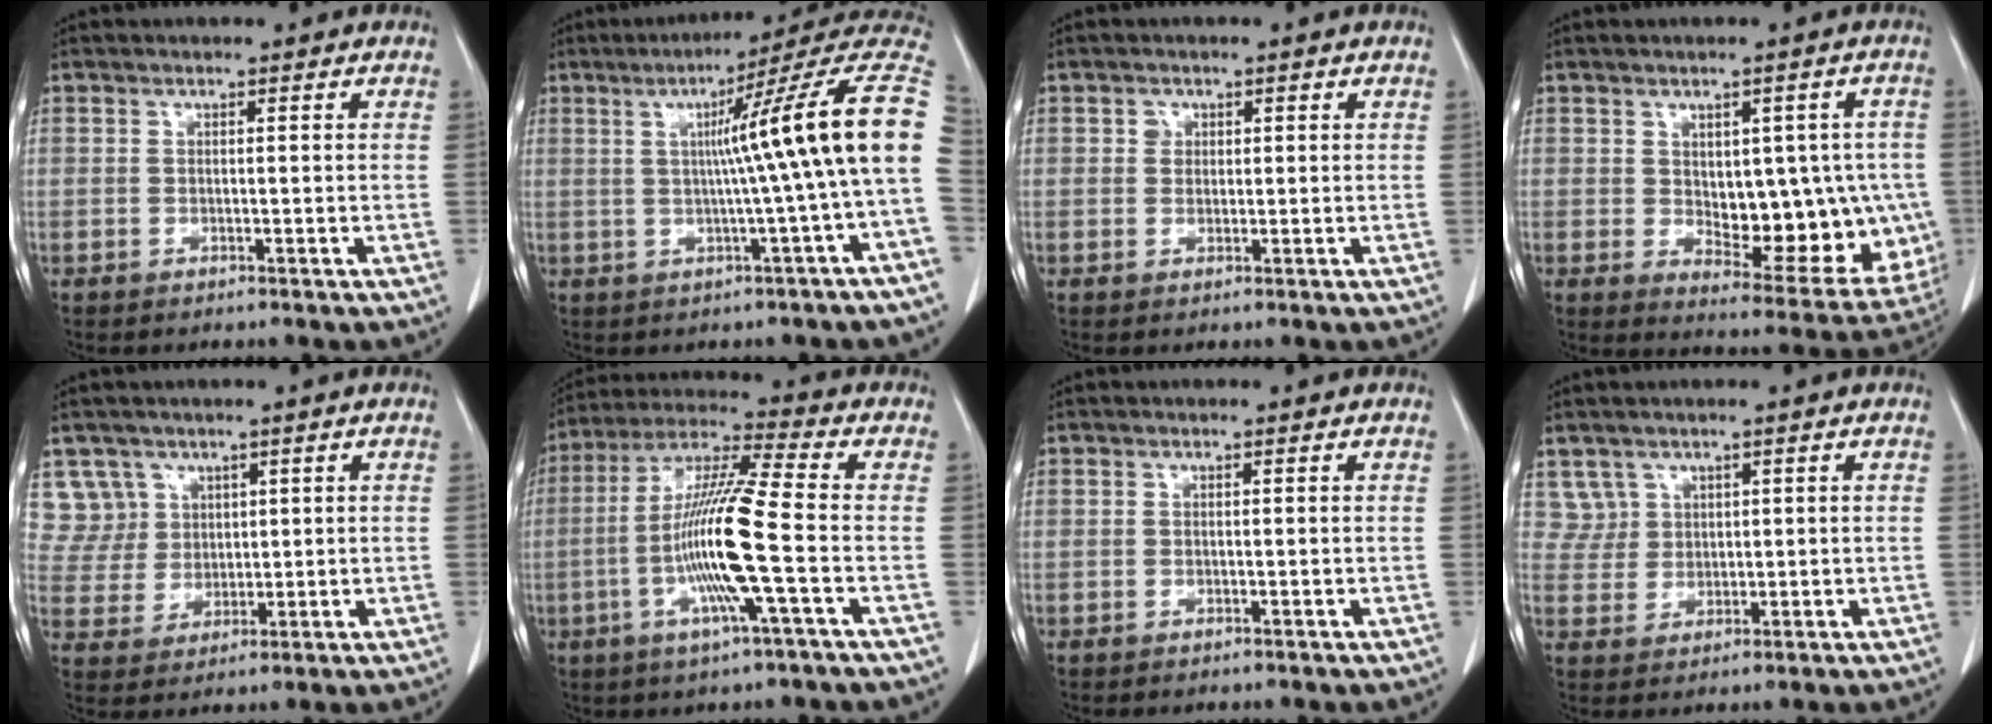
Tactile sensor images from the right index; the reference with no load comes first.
{"total": 15.7, "force": [0.9, -2.1, 15.5], "torque": [-0.191, 0.027, 0.004]}
{"total": 1.6, "force": [0.6, 1.4, 0.4], "torque": [-0.002, 0.002, 0.005]}
{"total": 15.5, "force": [-0.9, 7.8, 13.4], "torque": [-0.153, 0.006, 0.014]}
{"total": 6.5, "force": [3.6, 5.4, -0.4], "torque": [0.013, 0.010, 0.082]}
{"total": 13.9, "force": [-3.0, -0.5, 13.6], "torque": [-0.270, -0.004, -0.066]}
{"total": 0.0}
{"total": 3.6, "force": [2.2, 2.8, -0.5], "torque": [0.021, 0.004, 0.043]}